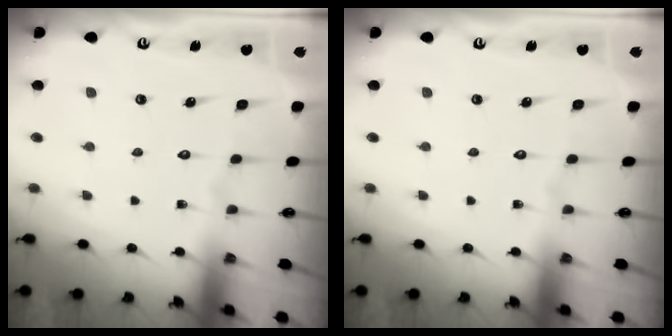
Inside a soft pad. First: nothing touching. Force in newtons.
{"total": 0.0}